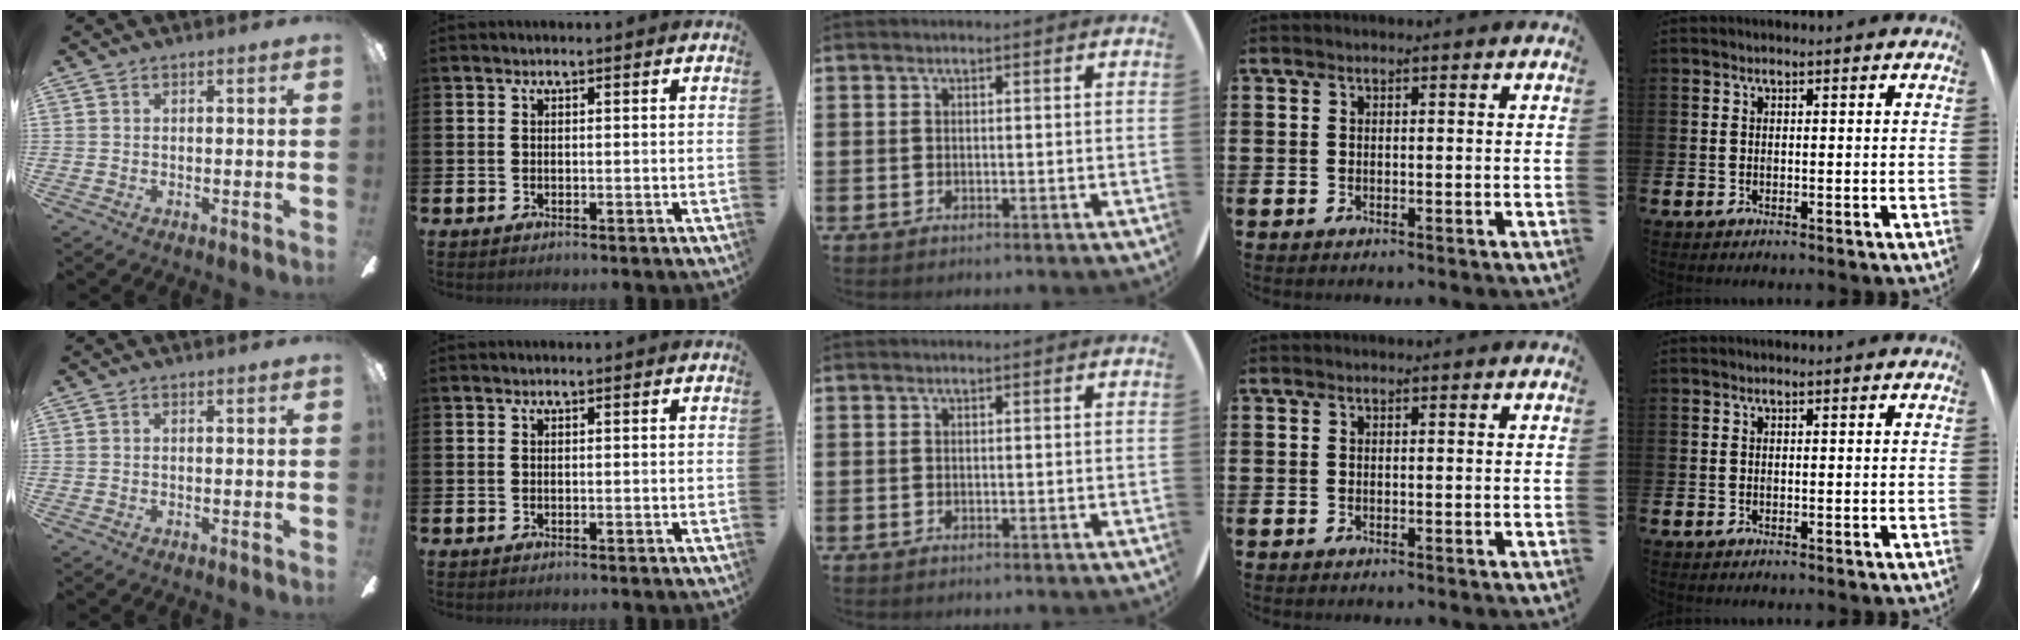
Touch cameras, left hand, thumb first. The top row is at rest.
{}